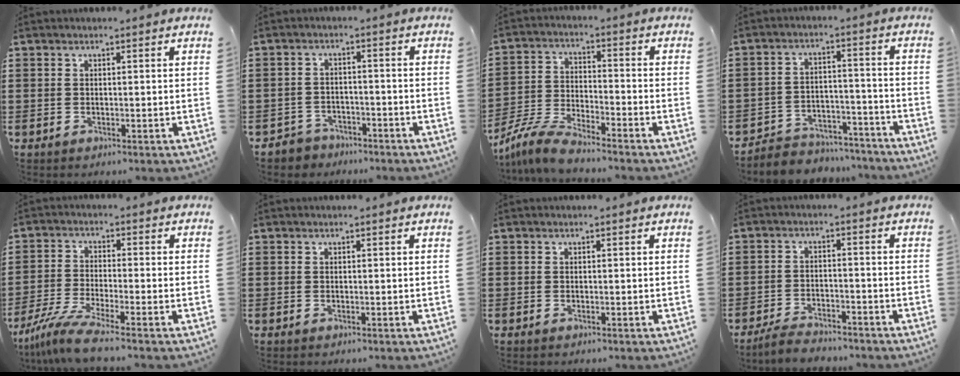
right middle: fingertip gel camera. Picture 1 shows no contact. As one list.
[{"total": 3.0, "force": [-2.8, 0.9, -0.3], "torque": [-0.006, -0.001, -0.061]}, {"total": 7.1, "force": [-6.5, 0.7, 2.6], "torque": [-0.064, 0.001, -0.128]}, {"total": 4.9, "force": [-4.7, 1.3, 0.0], "torque": [-0.003, 0.013, -0.098]}, {"total": 6.5, "force": [-5.3, 0.1, 3.8], "torque": [-0.095, -0.024, -0.104]}, {"total": 0.0}, {"total": 0.0}, {"total": 3.7, "force": [-3.6, 0.6, 0.6], "torque": [-0.014, 0.007, -0.073]}]